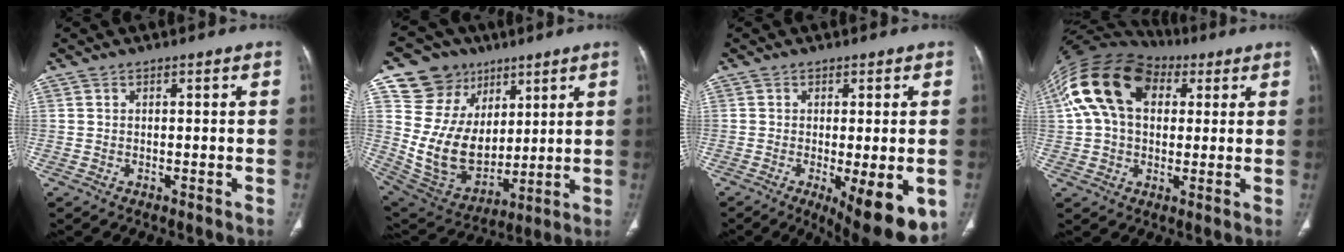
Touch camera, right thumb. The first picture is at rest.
{"total": 19.5, "force": [7.7, 16.1, 7.9], "torque": [-0.102, -0.012, 0.171]}
{"total": 12.1, "force": [-4.2, 3.9, 10.7], "torque": [-0.133, -0.020, -0.050]}
{"total": 18.5, "force": [5.5, 12.4, 12.6], "torque": [-0.244, 0.036, 0.092]}